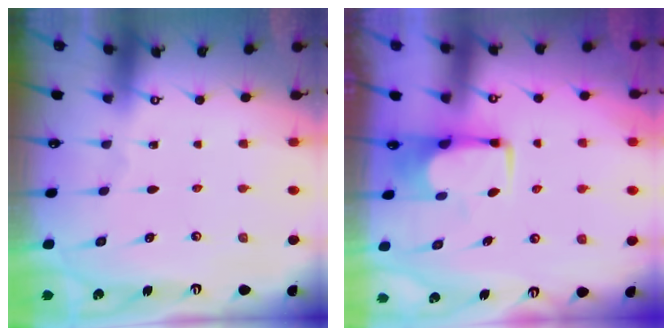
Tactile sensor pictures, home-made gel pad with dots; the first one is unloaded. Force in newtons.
{"total": 3.7, "press": 3.6, "slide": 0.7}